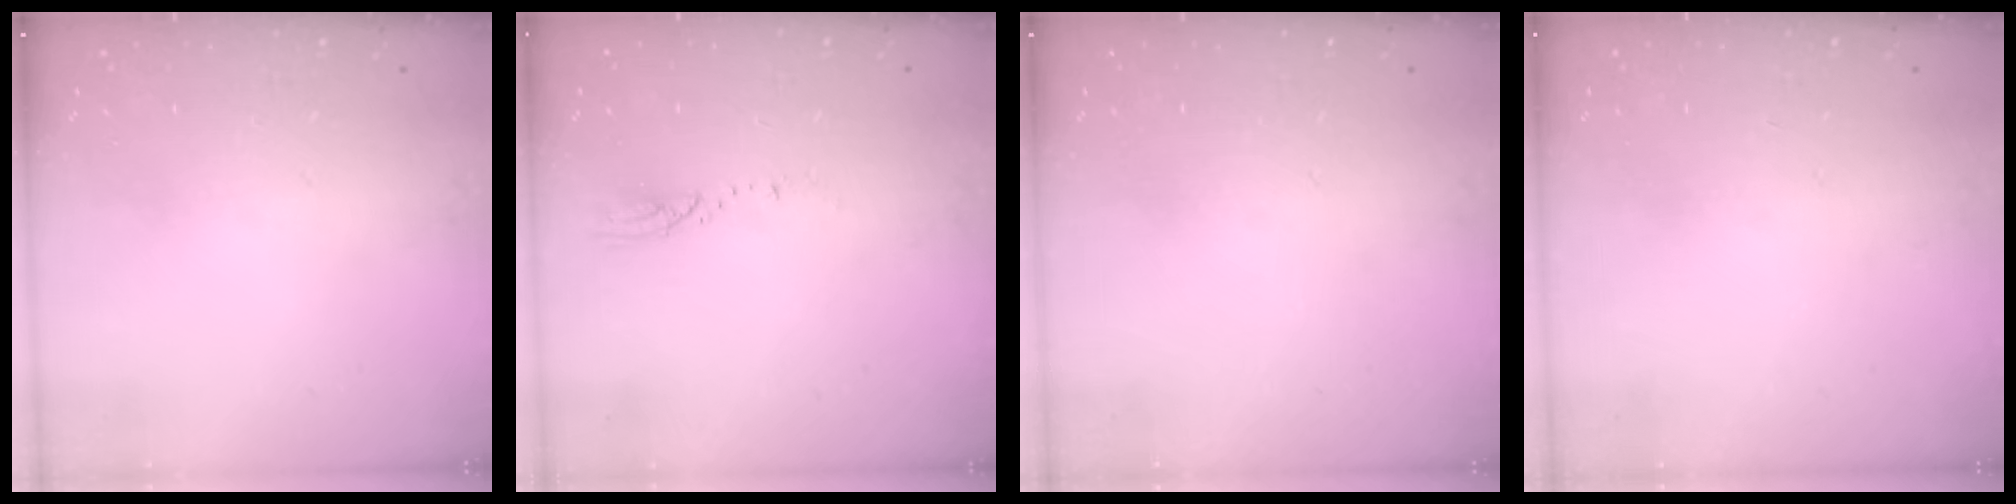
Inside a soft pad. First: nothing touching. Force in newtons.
{"total": 3.3, "press": 3.3, "slide": 0.3}
{"total": 0.0}
{"total": 0.0}